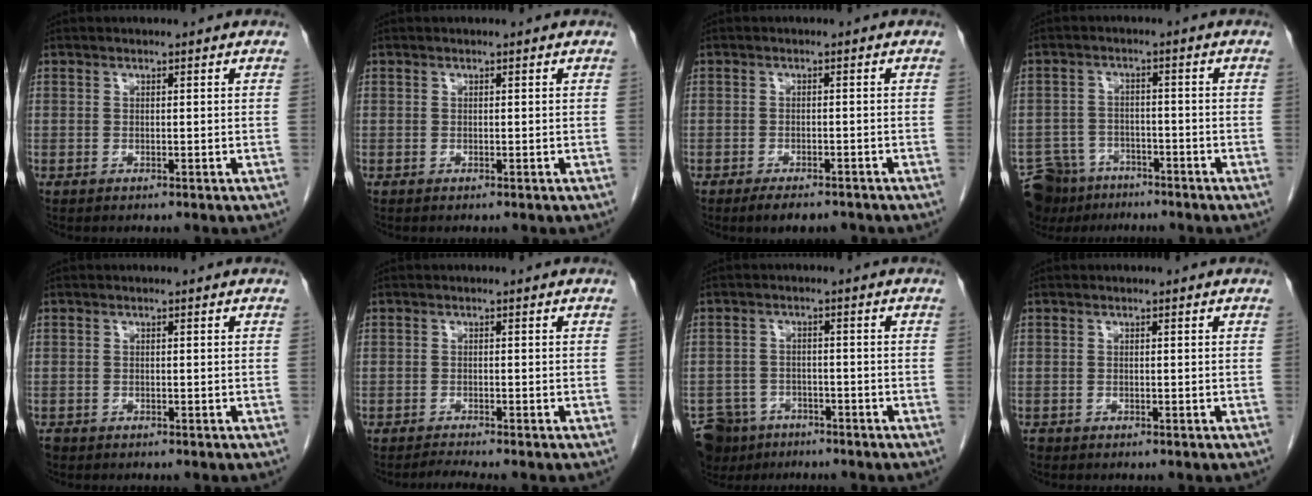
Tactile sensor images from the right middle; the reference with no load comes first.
{"total": 0.0}
{"total": 4.1, "force": [-3.3, 1.2, 2.0], "torque": [-0.030, -0.003, -0.048]}
{"total": 8.0, "force": [-6.5, 4.6, 1.3], "torque": [-0.028, 0.005, -0.104]}
{"total": 1.0, "force": [-0.8, 0.6, 0.2], "torque": [-0.010, -0.001, -0.014]}
{"total": 1.8, "force": [-1.6, -0.9, 0.4], "torque": [-0.018, -0.012, -0.029]}
{"total": 6.8, "force": [-5.3, 4.2, 0.8], "torque": [-0.018, -0.001, -0.086]}
{"total": 0.6, "force": [-0.5, 0.3, 0.0], "torque": [-0.008, 0.000, -0.011]}